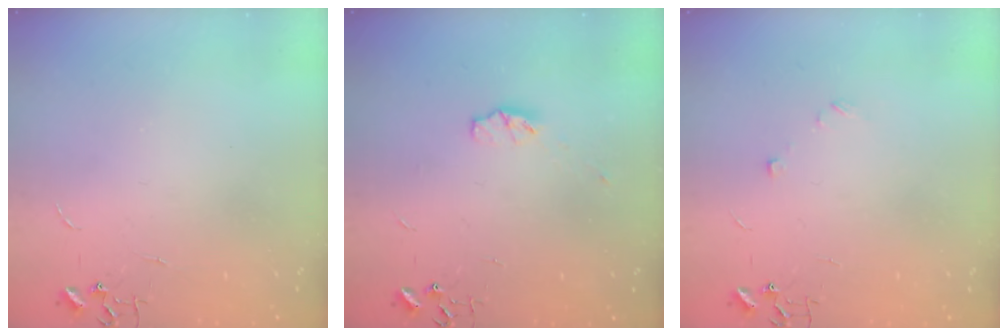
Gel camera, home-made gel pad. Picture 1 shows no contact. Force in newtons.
{"total": 5.0, "press": 4.9, "slide": 0.7}
{"total": 5.7, "press": 5.6, "slide": 0.6}